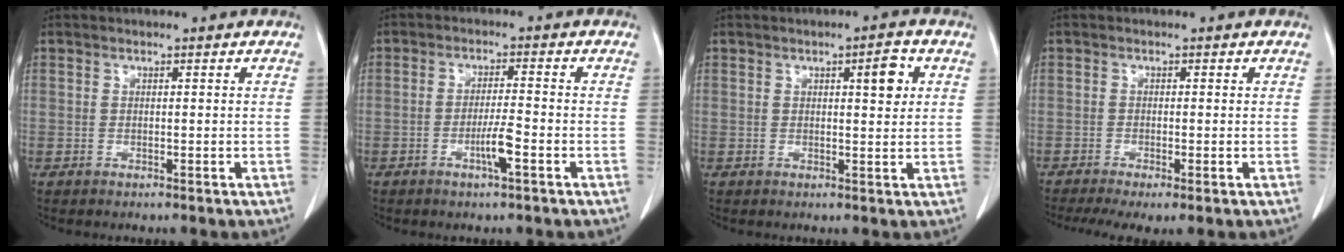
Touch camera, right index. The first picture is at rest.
{"total": 4.1, "force": [-1.8, -0.1, 3.7], "torque": [-0.069, -0.005, -0.034]}
{"total": 3.8, "force": [1.3, 0.9, 3.4], "torque": [-0.049, 0.002, 0.019]}
{"total": 5.8, "force": [-3.8, 1.3, 4.3], "torque": [-0.071, -0.013, -0.063]}